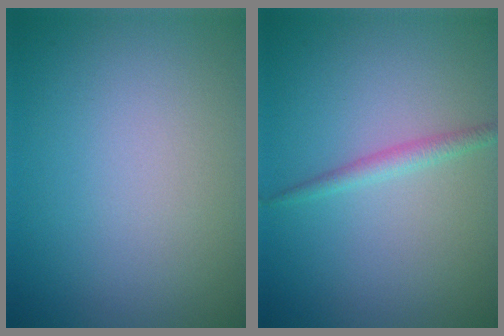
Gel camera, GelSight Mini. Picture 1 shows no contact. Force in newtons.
{"total": 1.4, "press": 1.4, "slide": 0.1}